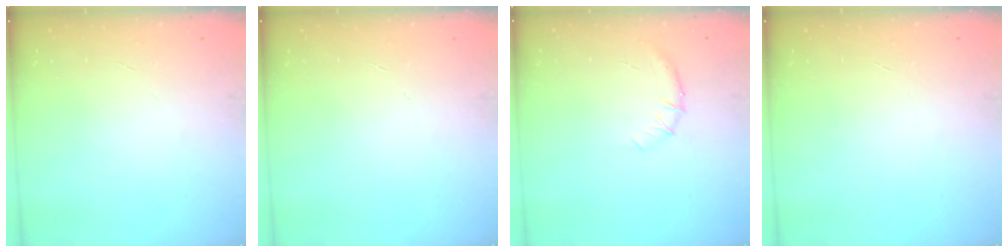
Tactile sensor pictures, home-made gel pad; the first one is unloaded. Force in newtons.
{"total": 0.0}
{"total": 6.7, "press": 6.5, "slide": 1.8}
{"total": 0.0}